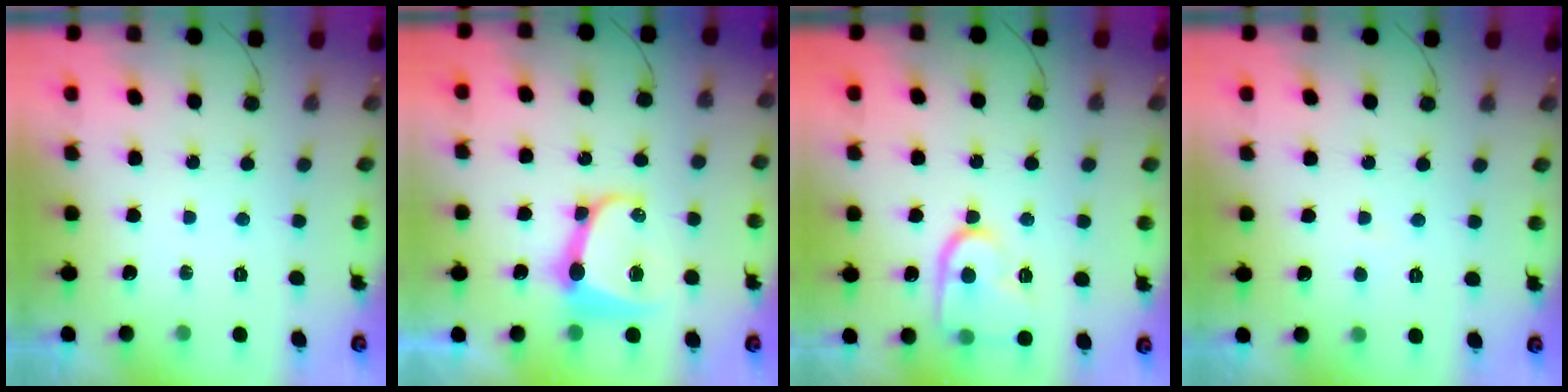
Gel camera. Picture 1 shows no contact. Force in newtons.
{"total": 10.5, "press": 10.5, "slide": 0.9}
{"total": 13.8, "press": 13.7, "slide": 1.4}
{"total": 0.7, "press": 0.7, "slide": 0.1}